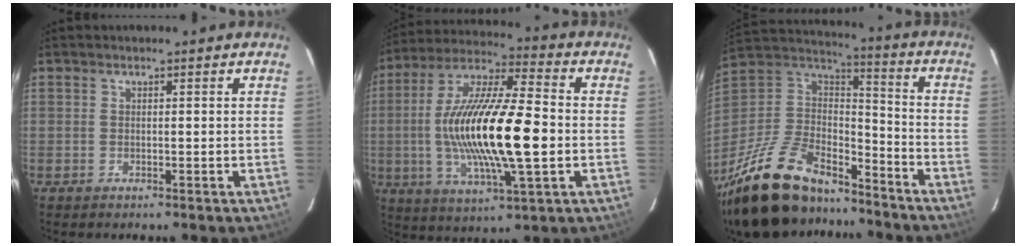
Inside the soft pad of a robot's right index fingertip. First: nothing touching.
{"total": 21.8, "force": [-2.1, 4.7, 21.1], "torque": [-0.403, -0.004, -0.042]}
{"total": 28.9, "force": [-21.2, 11.9, 15.5], "torque": [-0.325, -0.007, -0.348]}